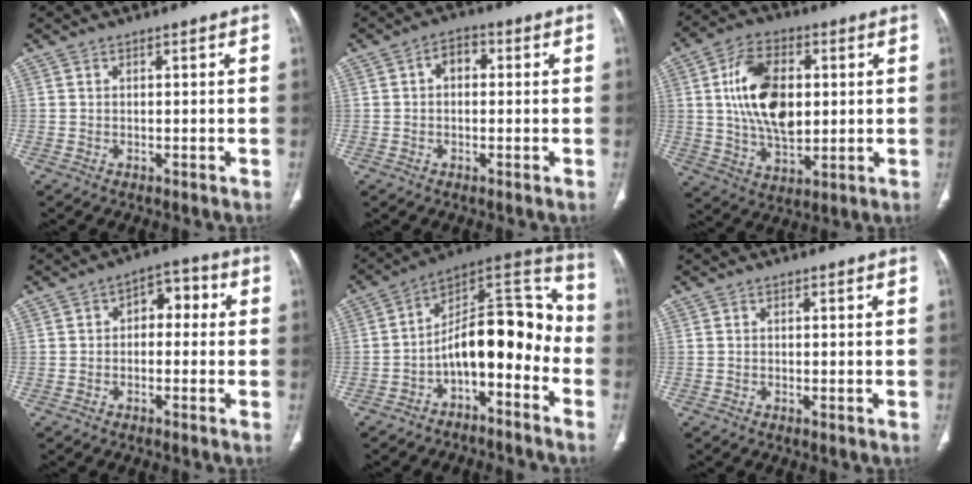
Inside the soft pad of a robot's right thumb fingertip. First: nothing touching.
{"total": 3.9, "force": [0.4, 2.8, 2.7], "torque": [-0.031, 0.015, -0.002]}
{"total": 15.8, "force": [2.4, 9.5, 12.4], "torque": [-0.200, -0.004, 0.045]}
{"total": 6.1, "force": [0.4, 4.0, 4.6], "torque": [-0.034, 0.027, -0.006]}
{"total": 15.9, "force": [-5.6, 7.8, 12.7], "torque": [-0.159, 0.113, -0.092]}
{"total": 0.7, "force": [-0.2, 0.2, 0.7], "torque": [-0.014, -0.002, -0.003]}